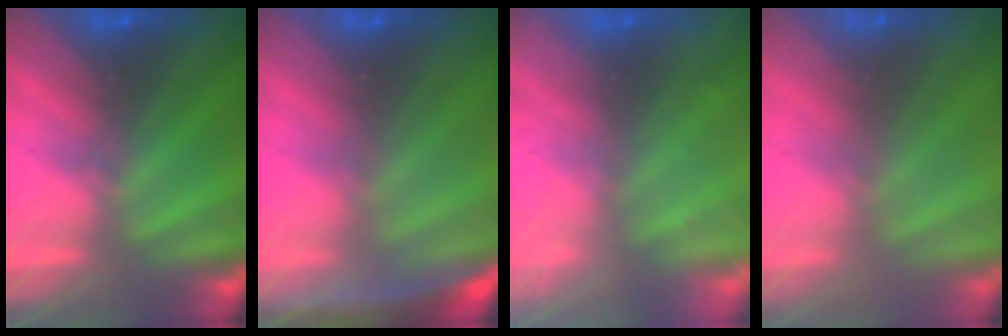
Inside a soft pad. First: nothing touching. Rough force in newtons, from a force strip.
{"total": 8.5}
{"total": 2.4}
{"total": 9.4}